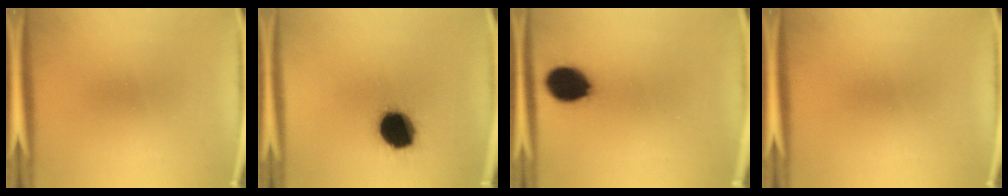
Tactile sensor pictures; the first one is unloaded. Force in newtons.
{"total": 16.1}
{"total": 11.2}
{"total": 0.0}